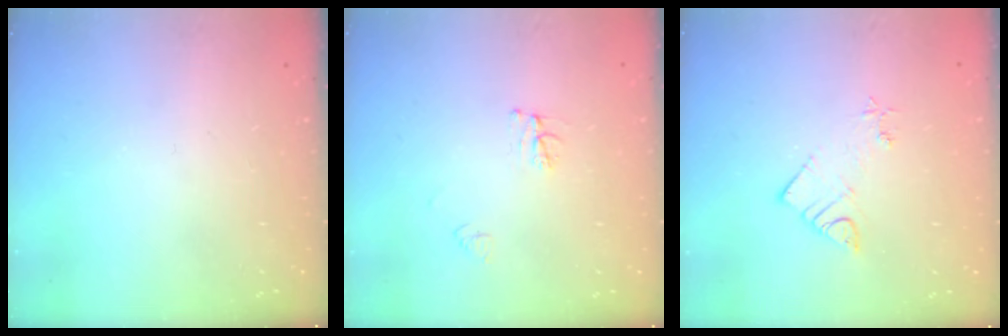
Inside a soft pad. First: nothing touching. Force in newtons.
{"total": 5.0, "press": 5.0, "slide": 0.6}
{"total": 6.4, "press": 6.4, "slide": 0.5}